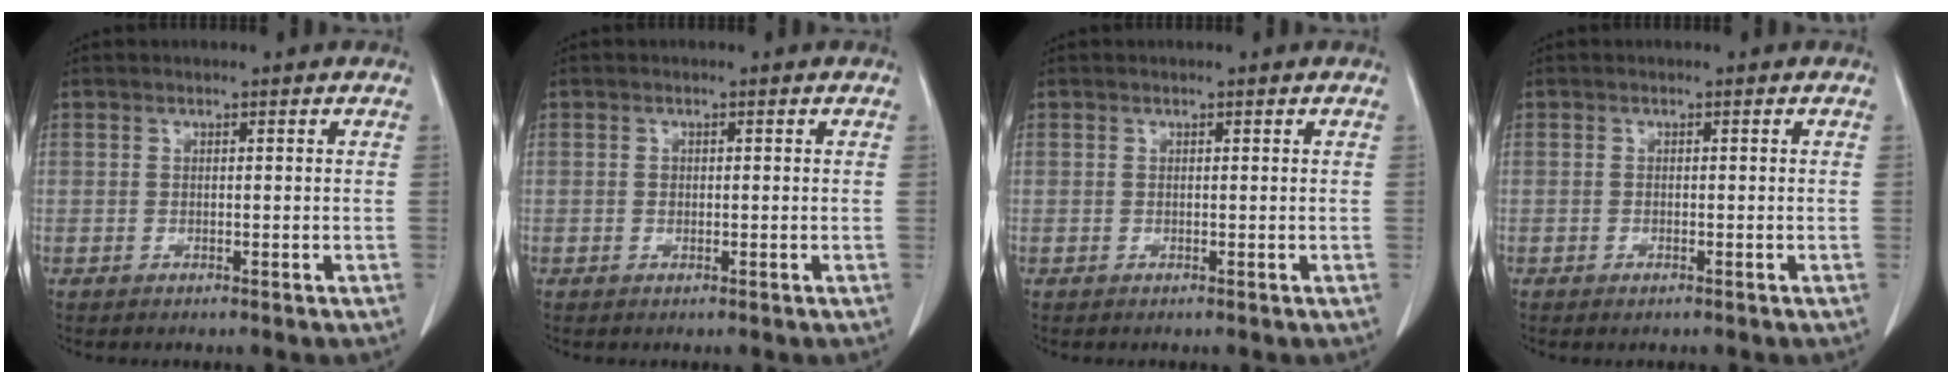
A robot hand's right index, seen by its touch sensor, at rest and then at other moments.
{"total": 0.7, "force": [0.0, 0.6, 0.3], "torque": [-0.004, 0.002, 0.000]}
{"total": 0.0}
{"total": 0.6, "force": [-0.4, 0.2, 0.3], "torque": [-0.012, -0.002, -0.003]}